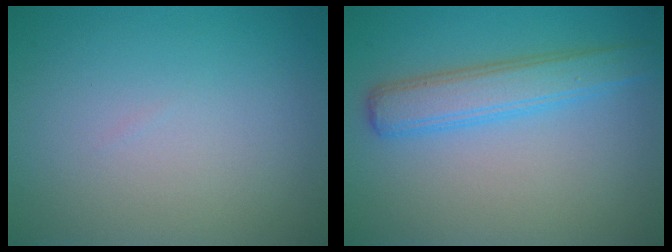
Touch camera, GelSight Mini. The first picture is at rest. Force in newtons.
{"total": 4.0, "press": 4.0, "slide": 0.0}